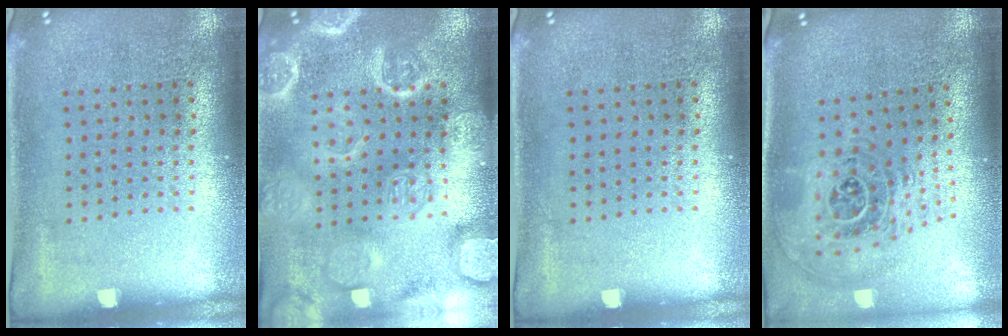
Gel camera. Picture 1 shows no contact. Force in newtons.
{"total": 4.2, "press": 4.1, "slide": 0.6}
{"total": 0.0}
{"total": 1.7, "press": 1.4, "slide": 1.0}